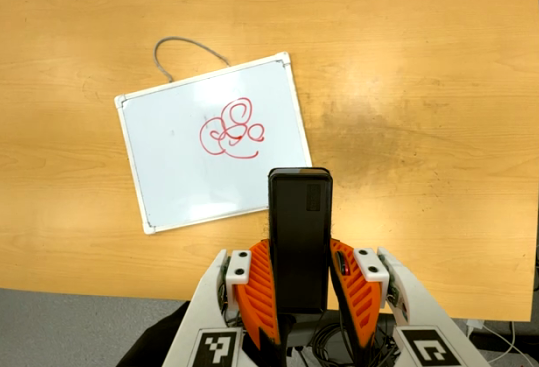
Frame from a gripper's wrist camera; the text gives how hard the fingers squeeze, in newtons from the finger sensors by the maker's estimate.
{"total": 4.6, "left": 3.1, "right": 6.0}